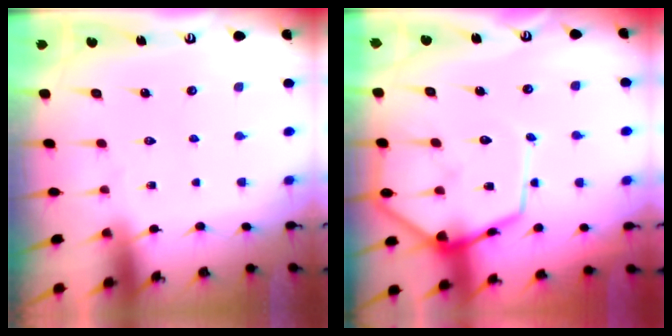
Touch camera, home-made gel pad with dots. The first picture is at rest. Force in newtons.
{"total": 15.0, "press": 14.9, "slide": 1.4}